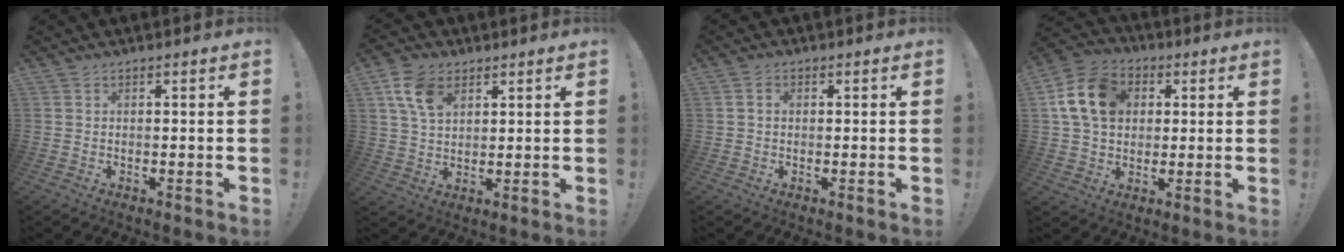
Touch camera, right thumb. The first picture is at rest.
{"total": 9.6, "force": [4.5, 6.1, 5.9], "torque": [-0.106, -0.007, 0.086]}
{"total": 1.6, "force": [0.1, 1.3, 1.0], "torque": [-0.013, 0.003, 0.000]}
{"total": 15.3, "force": [3.7, 11.8, 9.1], "torque": [-0.162, 0.010, 0.078]}